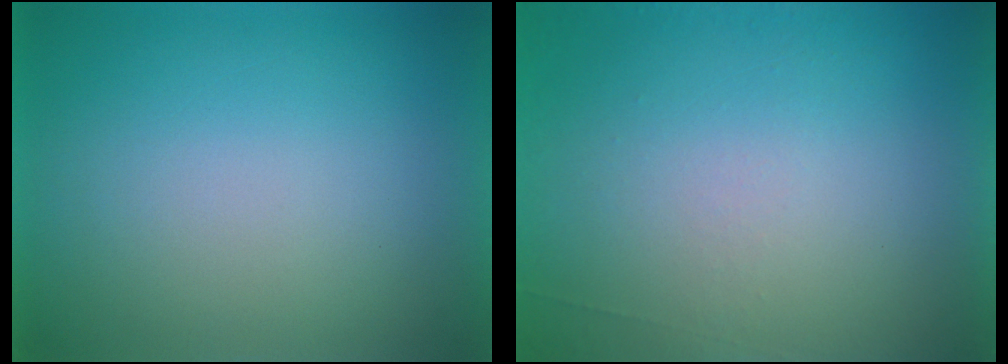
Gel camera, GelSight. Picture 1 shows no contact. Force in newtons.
{"total": 5.6}